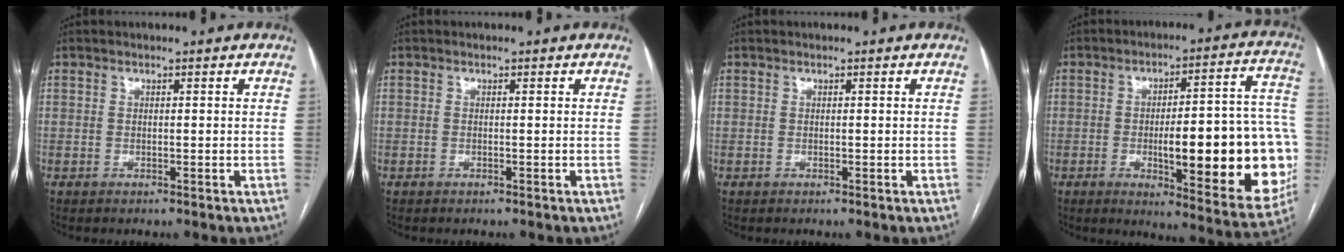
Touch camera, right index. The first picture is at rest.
{"total": 0.0}
{"total": 0.0}
{"total": 23.6, "force": [-4.1, 5.1, 22.7], "torque": [-0.228, 0.022, -0.035]}